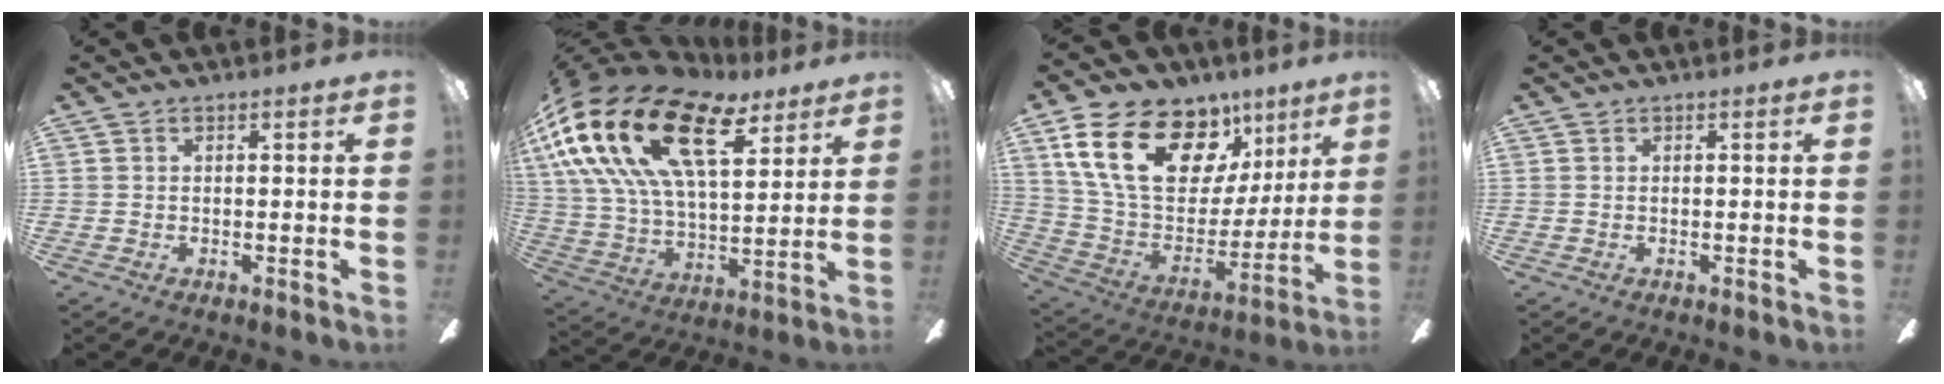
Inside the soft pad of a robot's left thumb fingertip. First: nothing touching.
{"total": 26.1, "force": [12.5, 13.1, 18.8], "torque": [-0.362, -0.051, 0.219]}
{"total": 24.6, "force": [12.1, 15.1, 15.1], "torque": [-0.262, -0.042, 0.225]}
{"total": 0.0}